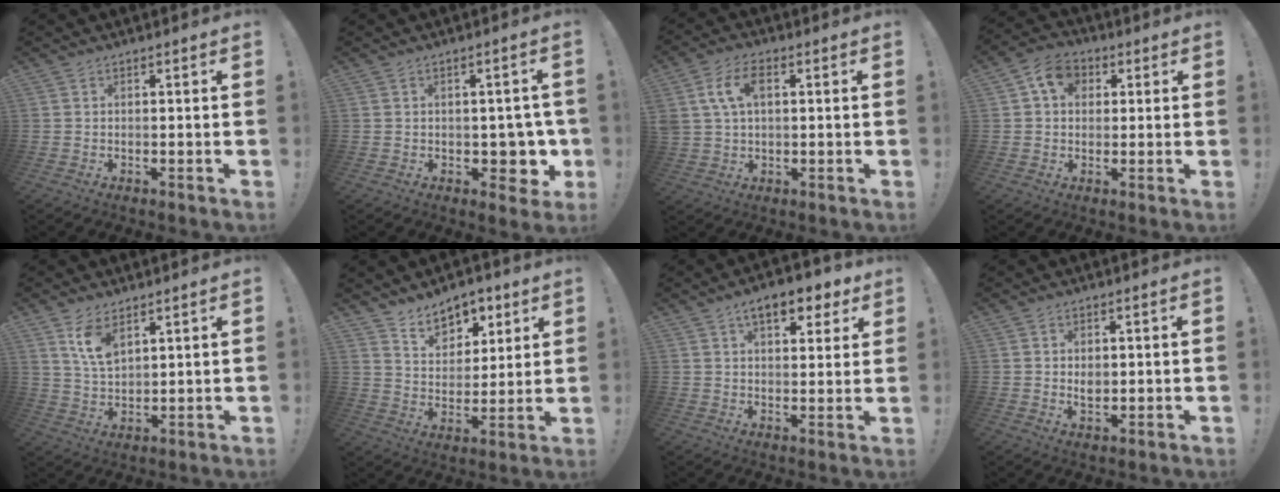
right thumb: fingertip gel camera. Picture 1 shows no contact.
{"total": 6.9, "force": [-0.9, 5.4, 4.1], "torque": [-0.034, 0.003, -0.006]}
{"total": 9.1, "force": [2.7, 5.9, 6.4], "torque": [-0.123, 0.006, 0.050]}
{"total": 8.6, "force": [2.8, 6.8, 4.5], "torque": [-0.066, 0.001, 0.054]}
{"total": 8.5, "force": [5.2, 4.2, 5.2], "torque": [-0.093, -0.019, 0.096]}
{"total": 10.1, "force": [7.6, 6.1, 2.6], "torque": [-0.038, -0.058, 0.146]}
{"total": 9.5, "force": [5.6, 4.3, 6.3], "torque": [-0.081, -0.025, 0.096]}
{"total": 2.9, "force": [0.5, 2.3, 1.8], "torque": [-0.019, -0.001, 0.005]}